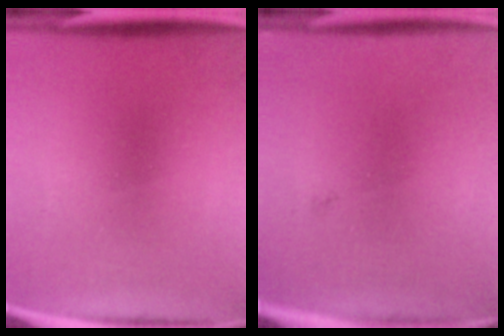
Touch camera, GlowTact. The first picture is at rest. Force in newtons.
{"total": 0.7}